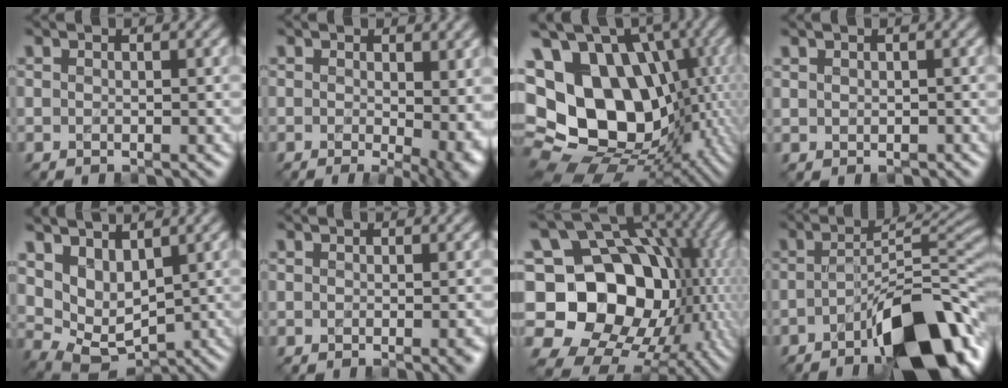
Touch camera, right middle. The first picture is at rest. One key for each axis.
{"total": 7.3, "fx": -0.6, "fy": 3.1, "fz": 6.6, "tx": -0.062, "ty": -0.010, "tz": 0.001}
{"total": 19.3, "fx": 0.6, "fy": 15.1, "fz": 12.0, "tx": -0.210, "ty": 0.003, "tz": 0.044}
{"total": 0.0}
{"total": 5.2, "fx": 2.6, "fy": 3.6, "fz": 2.9, "tx": -0.057, "ty": -0.004, "tz": 0.069}
{"total": 2.4, "fx": -0.7, "fy": 0.8, "fz": 2.1, "tx": -0.009, "ty": 0.000, "tz": -0.004}
{"total": 17.9, "fx": -0.6, "fy": 14.2, "fz": 10.9, "tx": -0.175, "ty": 0.001, "tz": 0.006}
{"total": 11.0, "fx": -5.9, "fy": 3.1, "fz": 8.7, "tx": -0.128, "ty": 0.008, "tz": -0.096}